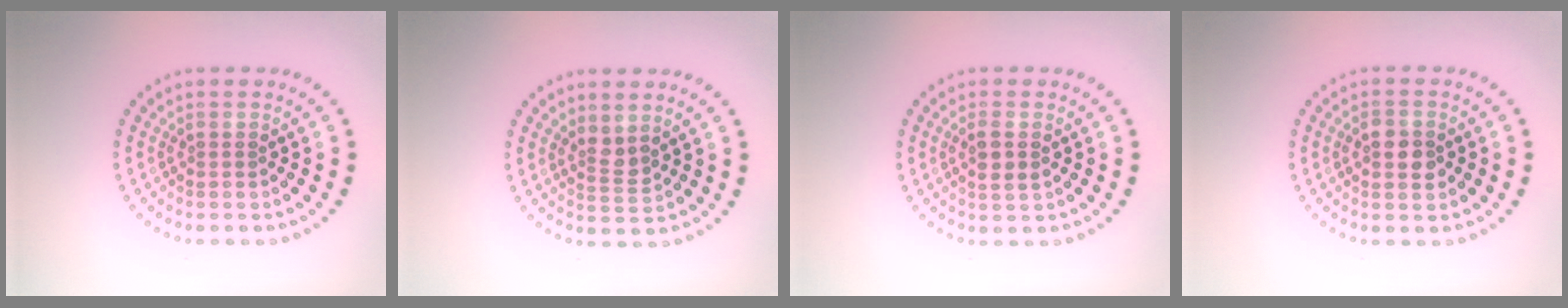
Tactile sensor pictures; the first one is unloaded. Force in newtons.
{"total": 1.7, "press": 1.4, "slide": 1.1}
{"total": 1.9, "press": 1.8, "slide": 0.7}
{"total": 2.5, "press": 2.5, "slide": 0.0}